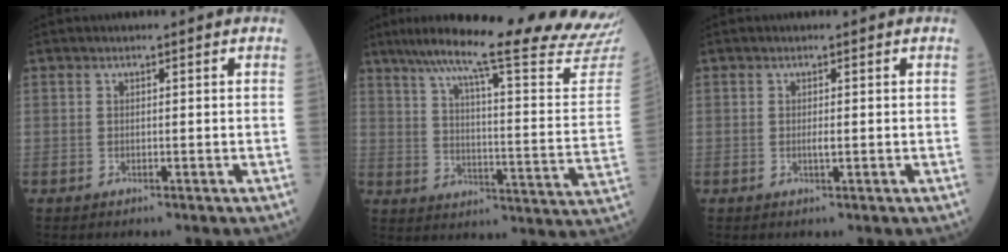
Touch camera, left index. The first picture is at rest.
{"total": 28.0, "force": [25.0, -0.6, 12.5], "torque": [-0.197, -0.089, 0.316]}
{"total": 0.8, "force": [0.0, 0.1, 0.8], "torque": [-0.019, -0.003, 0.001]}